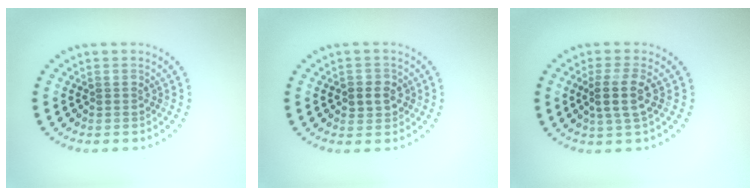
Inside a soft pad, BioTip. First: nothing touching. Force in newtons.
{"total": 2.1, "press": 2.0, "slide": 0.5}
{"total": 2.8, "press": 2.4, "slide": 1.5}